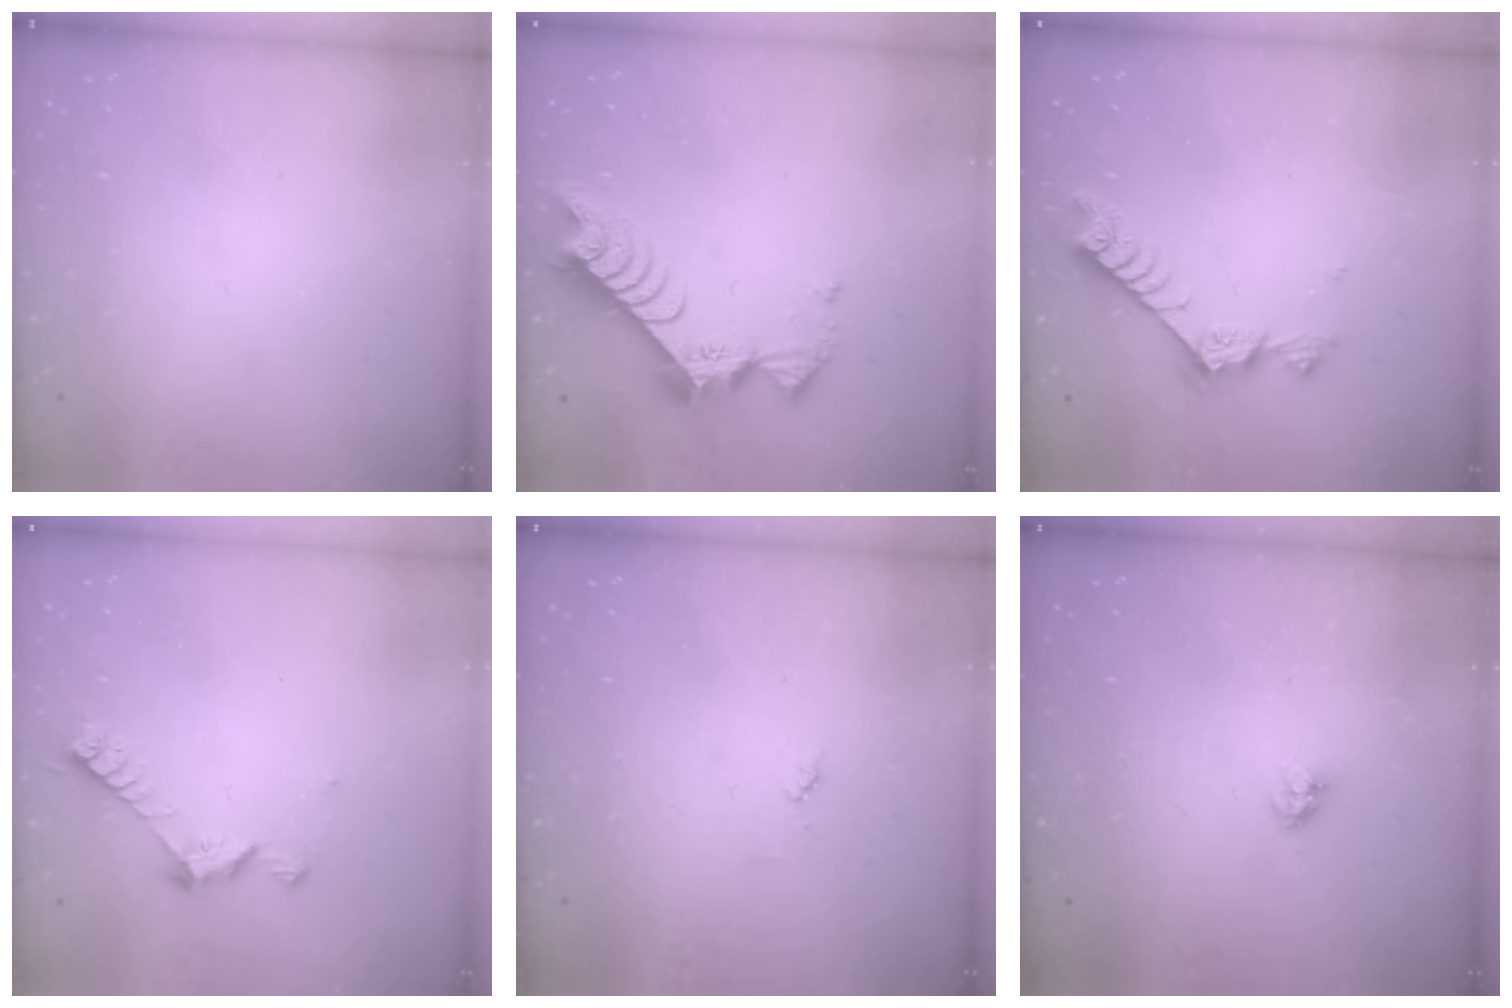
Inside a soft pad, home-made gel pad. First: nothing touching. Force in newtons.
{"total": 10.7, "press": 10.7, "slide": 0.9}
{"total": 8.5, "press": 8.4, "slide": 1.4}
{"total": 7.2, "press": 7.2, "slide": 0.5}
{"total": 3.6, "press": 3.6, "slide": 0.5}
{"total": 3.4, "press": 3.4, "slide": 0.4}